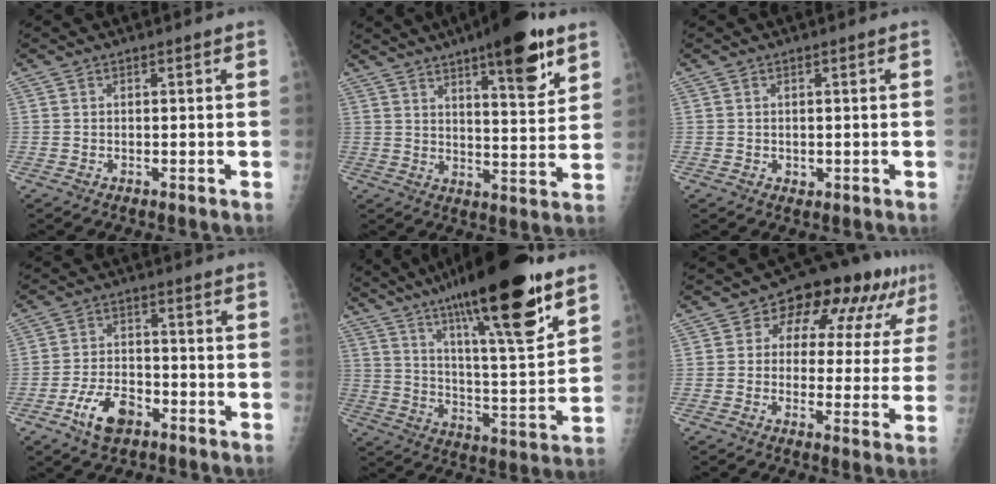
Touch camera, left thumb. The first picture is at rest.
{"total": 14.9, "force": [8.9, 3.6, 11.4], "torque": [-0.141, -0.046, 0.128]}
{"total": 1.0, "force": [0.2, 0.8, 0.5], "torque": [-0.006, -0.002, 0.007]}
{"total": 8.0, "force": [-4.3, 4.5, 4.9], "torque": [-0.081, 0.022, -0.076]}
{"total": 26.0, "force": [16.5, 4.4, 19.7], "torque": [-0.308, -0.056, 0.270]}
{"total": 14.0, "force": [6.0, 8.2, 9.7], "torque": [-0.078, 0.012, 0.077]}